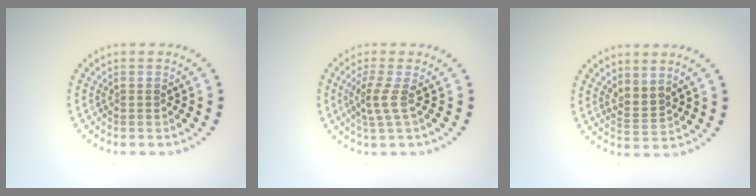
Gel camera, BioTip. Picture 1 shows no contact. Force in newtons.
{"total": 2.1, "press": 1.6, "slide": 1.5}
{"total": 2.0, "press": 1.5, "slide": 1.3}